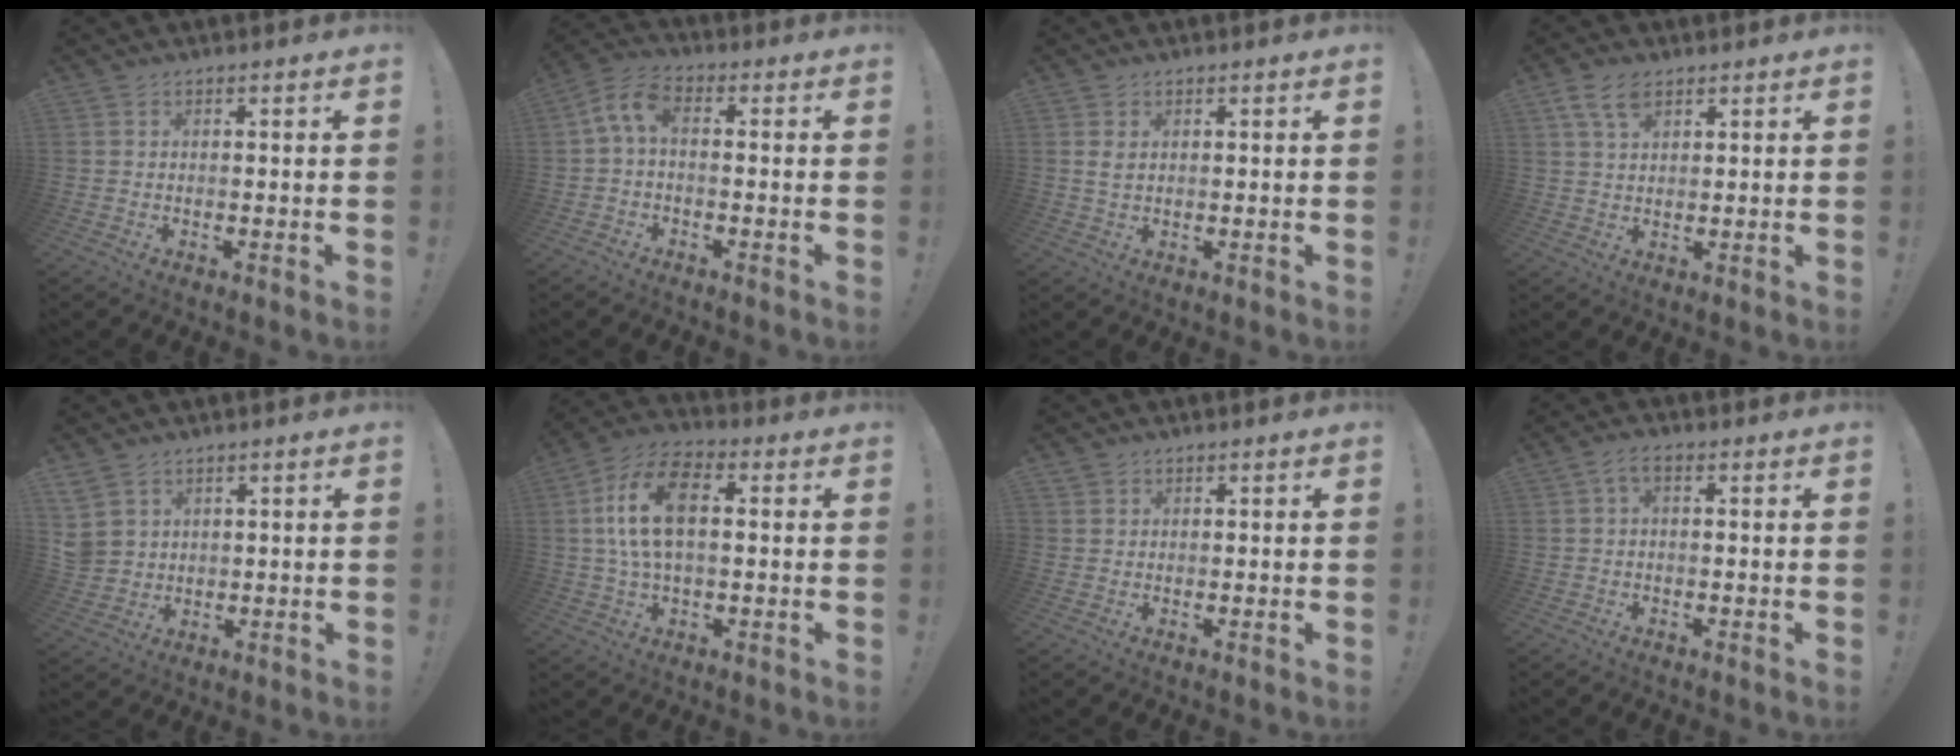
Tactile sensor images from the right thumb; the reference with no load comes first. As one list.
[{"total": 6.1, "force": [0.3, 2.8, 5.4], "torque": [-0.126, -0.001, 0.006]}, {"total": 2.5, "force": [0.9, 1.4, 1.8], "torque": [-0.031, 0.001, 0.018]}, {"total": 6.4, "force": [3.6, 3.4, 4.0], "torque": [-0.075, -0.006, 0.069]}, {"total": 5.7, "force": [2.9, 4.5, 1.7], "torque": [-0.039, -0.014, 0.062]}, {"total": 14.2, "force": [1.9, 7.8, 11.7], "torque": [-0.231, 0.010, 0.034]}, {"total": 1.1, "force": [0.9, 0.7, 0.1], "torque": [0.003, -0.005, 0.016]}, {"total": 2.7, "force": [0.1, 1.1, 2.5], "torque": [-0.048, 0.004, 0.002]}]